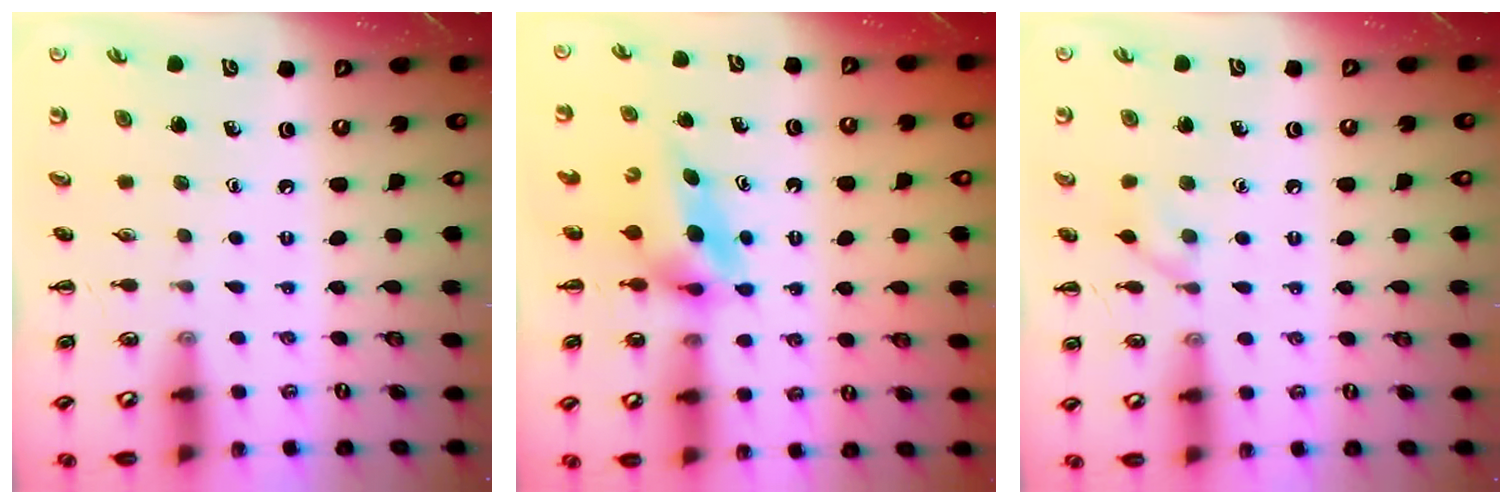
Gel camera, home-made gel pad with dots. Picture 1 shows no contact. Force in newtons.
{"total": 5.5, "press": 5.5, "slide": 0.6}
{"total": 6.6, "press": 6.2, "slide": 2.2}